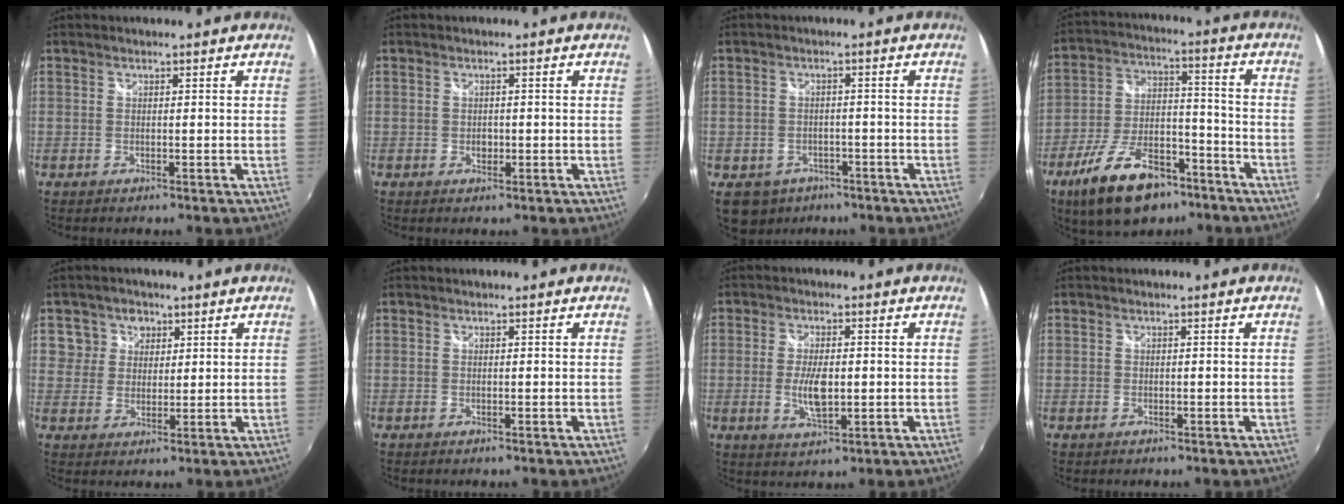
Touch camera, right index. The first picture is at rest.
{"total": 1.5, "force": [-0.3, 1.2, 0.9], "torque": [-0.014, 0.000, -0.005]}
{"total": 7.2, "force": [-4.1, 5.4, 2.2], "torque": [-0.063, 0.007, -0.050]}
{"total": 18.0, "force": [-11.6, 8.5, 10.9], "torque": [-0.212, -0.001, -0.188]}
{"total": 5.2, "force": [1.9, 4.8, 0.5], "torque": [0.006, 0.020, 0.029]}
{"total": 0.0}
{"total": 6.3, "force": [-0.7, 2.7, 5.7], "torque": [-0.109, -0.007, -0.012]}
{"total": 0.8, "force": [-0.4, 0.7, 0.2], "torque": [-0.006, 0.001, -0.005]}